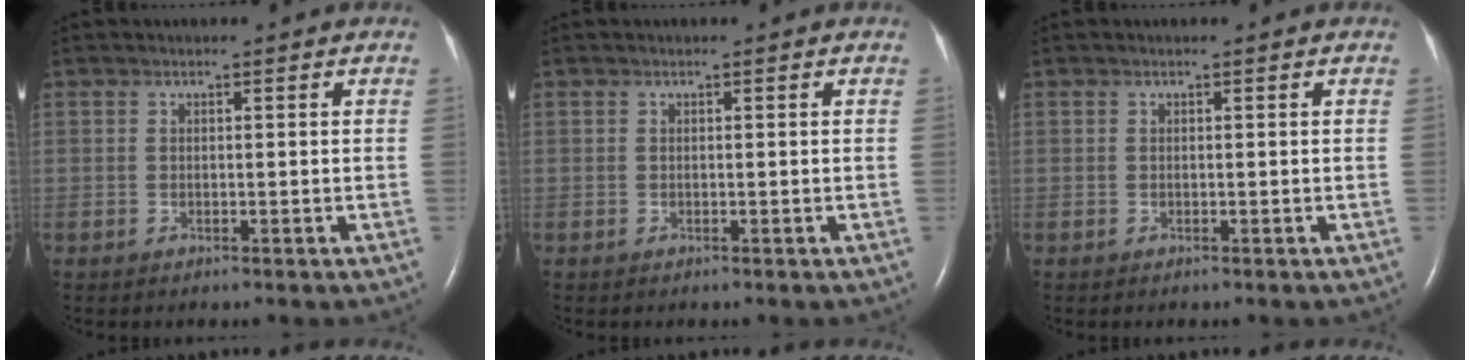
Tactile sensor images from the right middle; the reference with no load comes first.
{"total": 0.0}
{"total": 0.0}